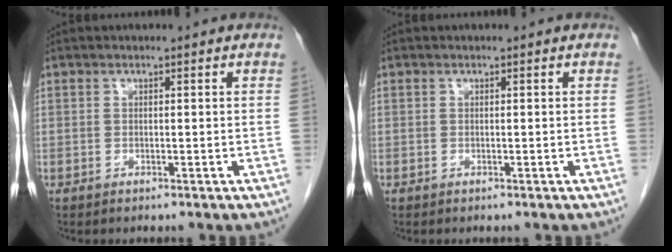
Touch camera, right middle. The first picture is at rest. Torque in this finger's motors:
{"motor_torque": [0.02, 0.11, -0.03, -0.02]}